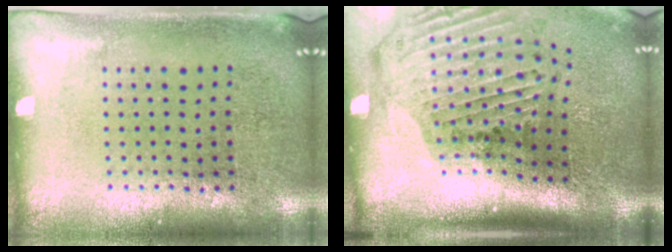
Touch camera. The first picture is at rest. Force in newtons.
{"total": 2.9, "press": 2.1, "slide": 2.0}